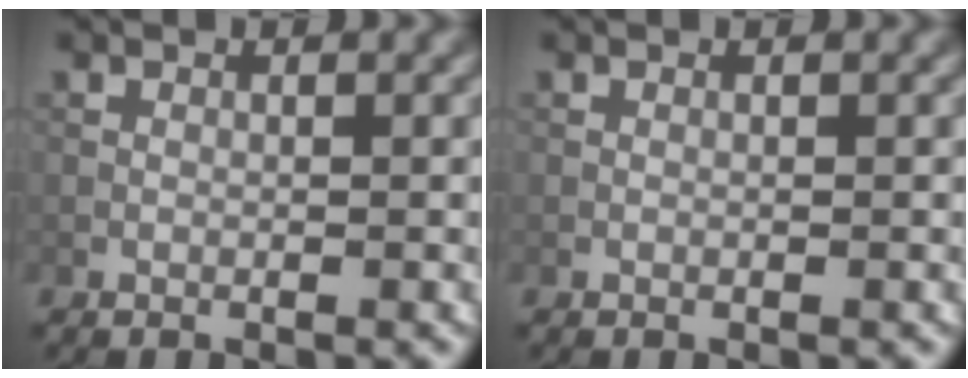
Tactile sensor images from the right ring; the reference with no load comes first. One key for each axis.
{"total": 0.0}